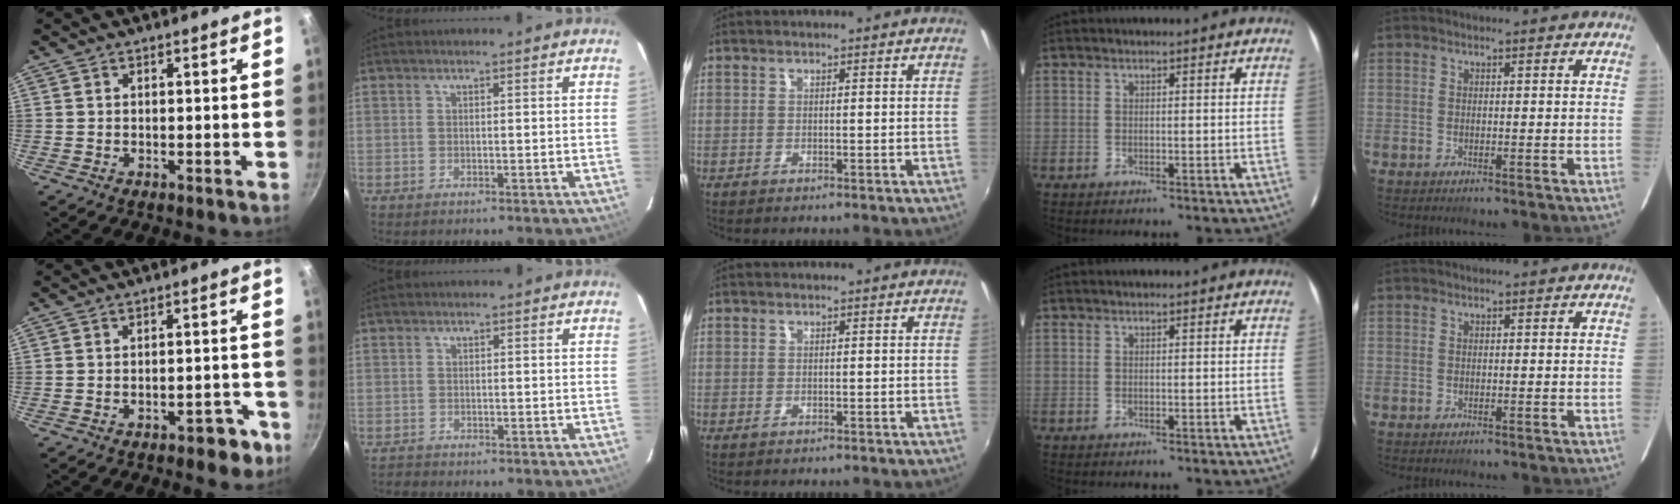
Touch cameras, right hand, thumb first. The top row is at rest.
{"thumb": {"total": 5.5, "force": [-3.4, 2.7, 3.4], "torque": [-0.018, 0.035, -0.029]}, "index": {"total": 3.1, "force": [-2.6, 1.6, -0.9], "torque": [0.006, 0.012, -0.049]}}